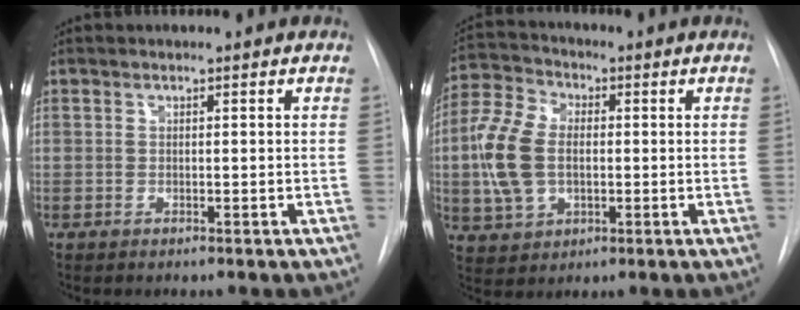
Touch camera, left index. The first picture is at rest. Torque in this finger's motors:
{"motor_torque": [1.70, 0.08, 0.75, 0.21]}